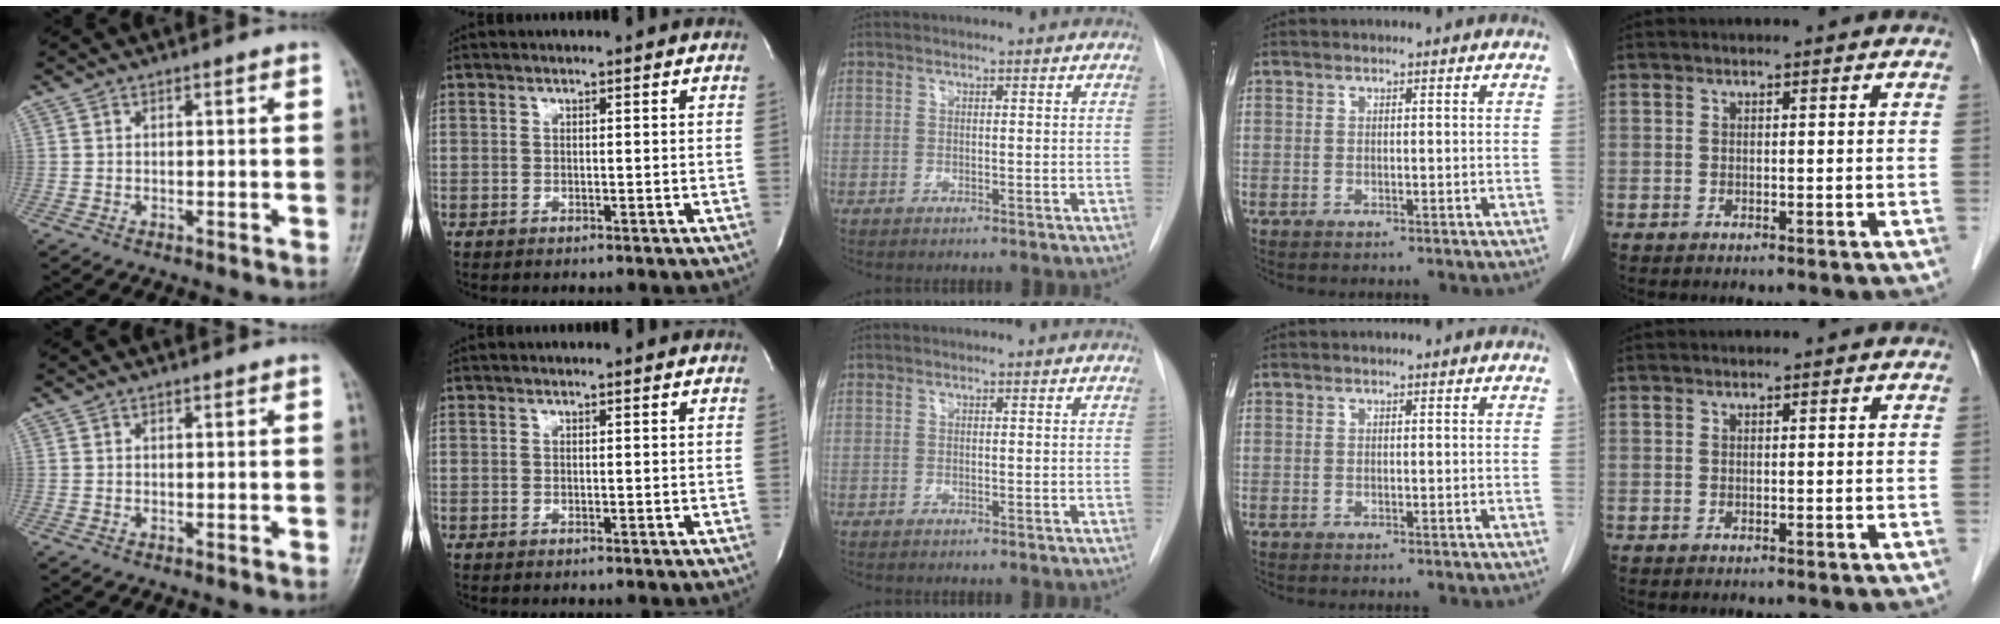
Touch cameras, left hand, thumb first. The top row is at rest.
{}